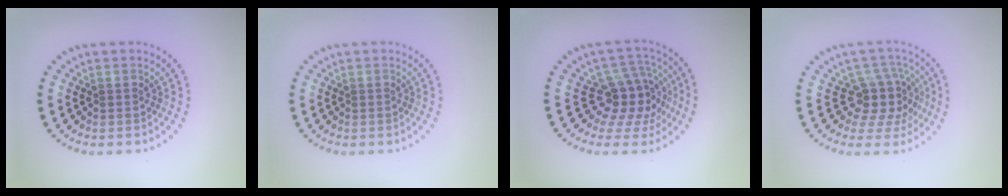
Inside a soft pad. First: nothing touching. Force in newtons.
{"total": 0.0}
{"total": 4.4, "press": 3.7, "slide": 2.3}
{"total": 3.9, "press": 2.9, "slide": 2.6}